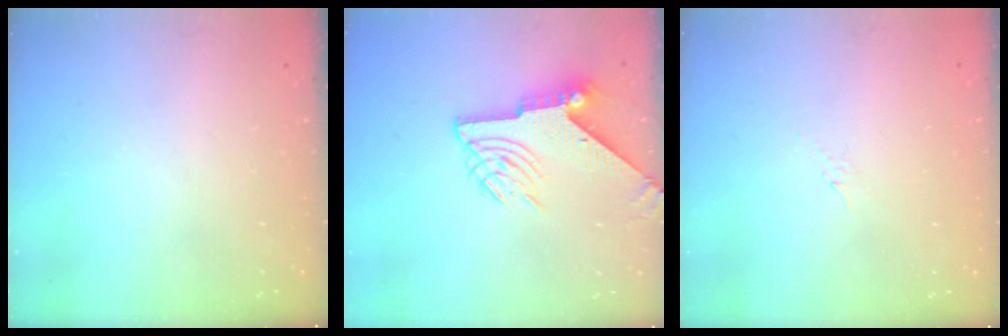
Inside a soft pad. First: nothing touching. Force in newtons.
{"total": 9.2, "press": 9.2, "slide": 0.7}
{"total": 2.8, "press": 2.7, "slide": 0.6}